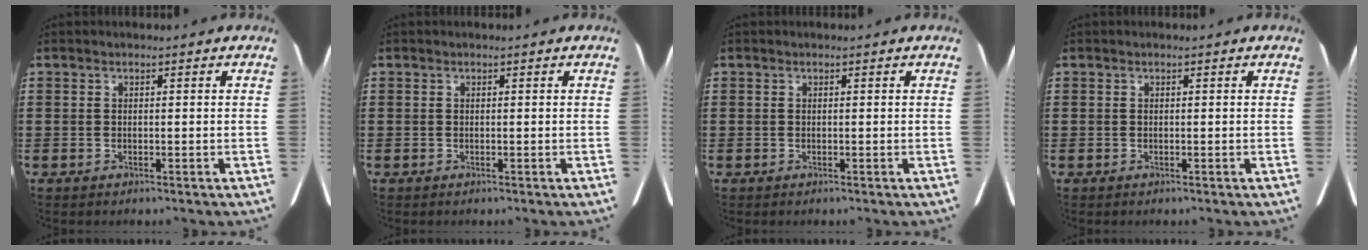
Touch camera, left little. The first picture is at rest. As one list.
[{"total": 0.0}, {"total": 0.0}, {"total": 0.0}]